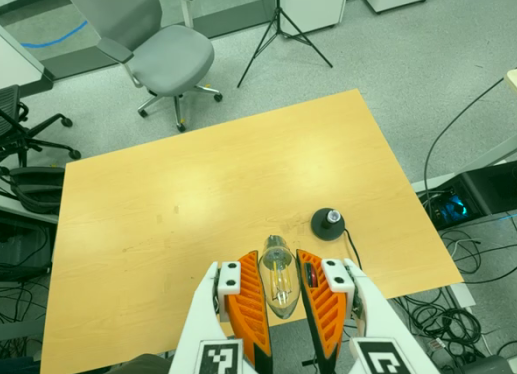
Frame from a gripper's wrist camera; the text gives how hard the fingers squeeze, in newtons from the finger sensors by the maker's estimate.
{"total": 12.4, "left": 12.7, "right": 12.1}